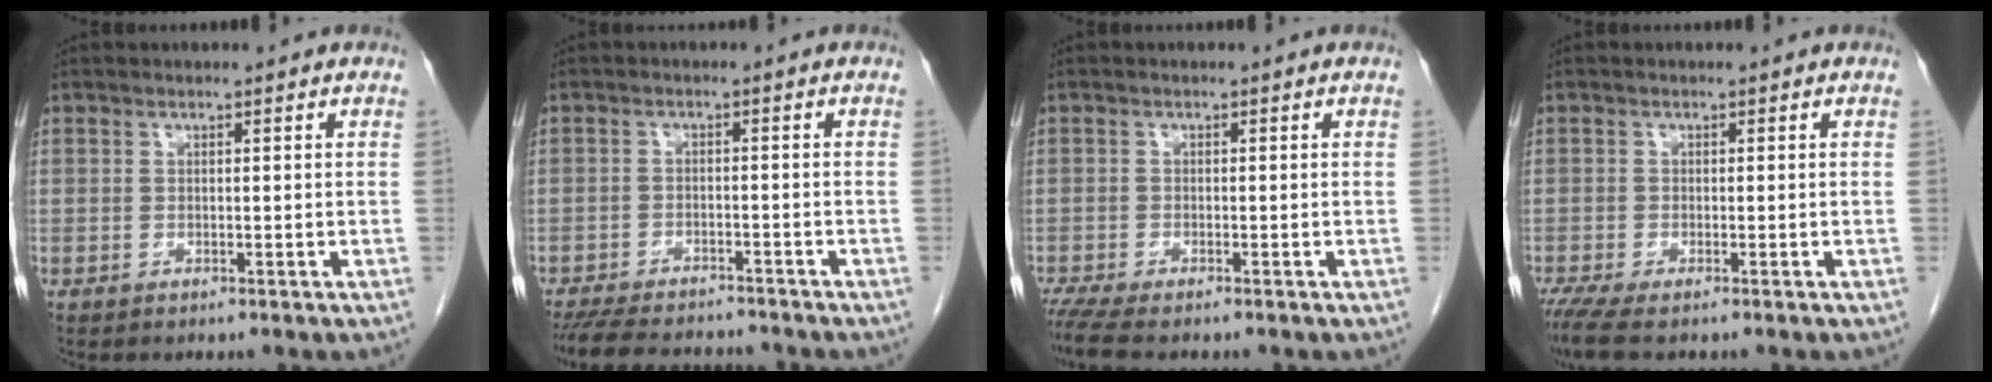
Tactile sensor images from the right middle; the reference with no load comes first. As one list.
[{"total": 11.8, "force": [-10.7, 2.5, 4.3], "torque": [-0.084, -0.009, -0.152]}, {"total": 4.5, "force": [-3.8, 0.0, 2.4], "torque": [-0.047, -0.016, -0.067]}, {"total": 3.6, "force": [-2.8, 0.1, 2.3], "torque": [-0.051, -0.013, -0.055]}]